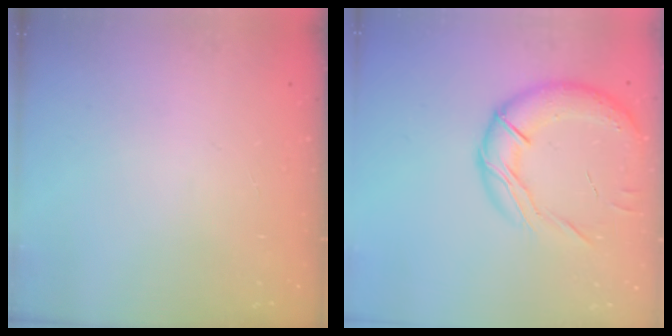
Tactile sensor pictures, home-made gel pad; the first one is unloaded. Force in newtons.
{"total": 17.8, "press": 17.6, "slide": 2.9}